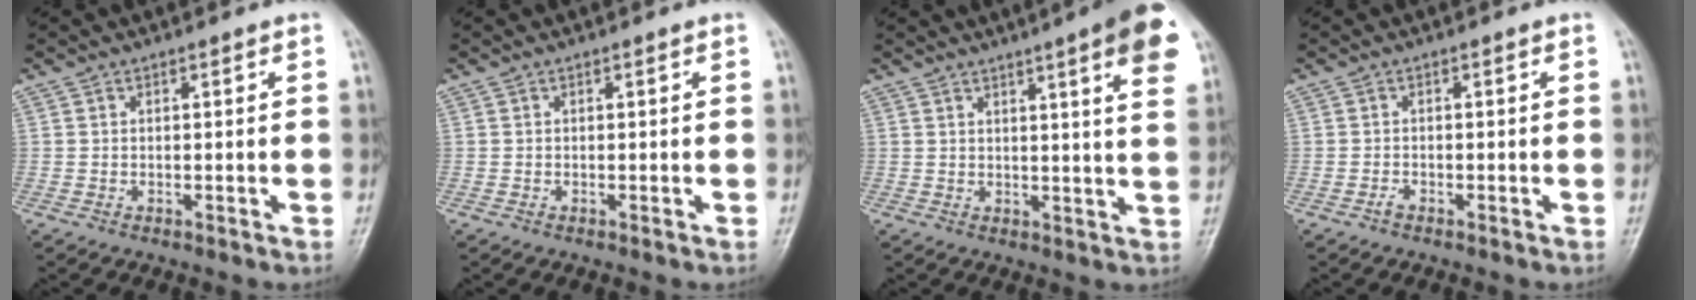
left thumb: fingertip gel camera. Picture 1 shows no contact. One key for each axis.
{"total": 0.0}
{"total": 11.9, "fx": 6.0, "fy": 1.6, "fz": 10.1, "tx": -0.114, "ty": -0.019, "tz": 0.065}
{"total": 0.9, "fx": -0.7, "fy": 0.3, "fz": 0.4, "tx": -0.008, "ty": 0.003, "tz": -0.015}